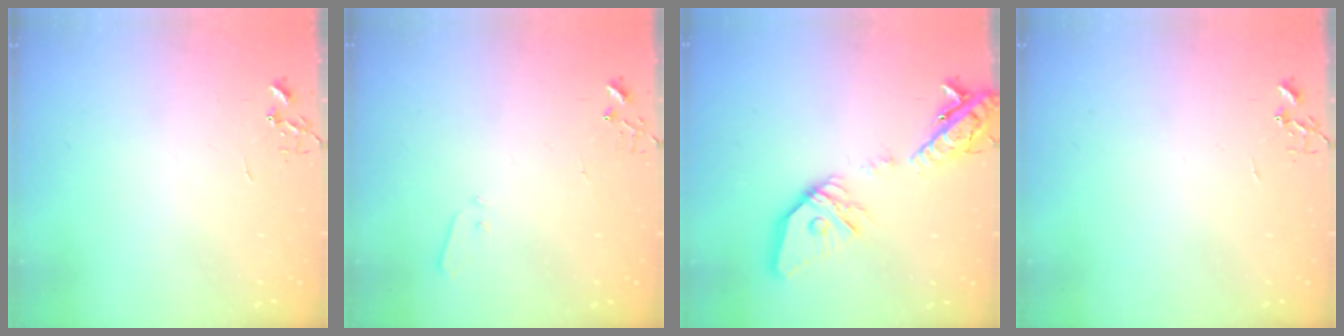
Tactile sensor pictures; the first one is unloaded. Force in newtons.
{"total": 3.3, "press": 3.2, "slide": 0.5}
{"total": 21.4, "press": 21.2, "slide": 3.5}
{"total": 0.0}